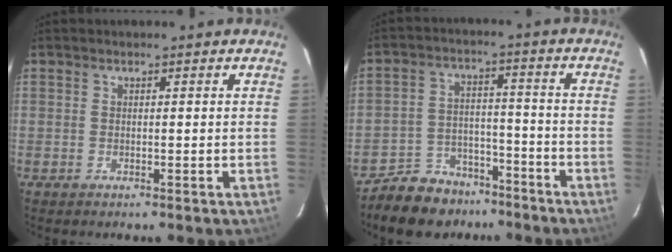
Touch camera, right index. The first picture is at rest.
{"total": 12.2, "force": [-9.8, 6.5, 2.9], "torque": [-0.082, 0.025, -0.141]}